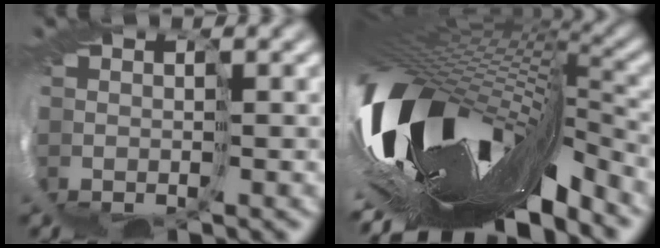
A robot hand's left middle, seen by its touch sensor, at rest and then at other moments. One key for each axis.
{"total": 14.4, "fx": -4.8, "fy": 6.0, "fz": 12.2, "tx": -0.245, "ty": -0.063, "tz": -0.065}